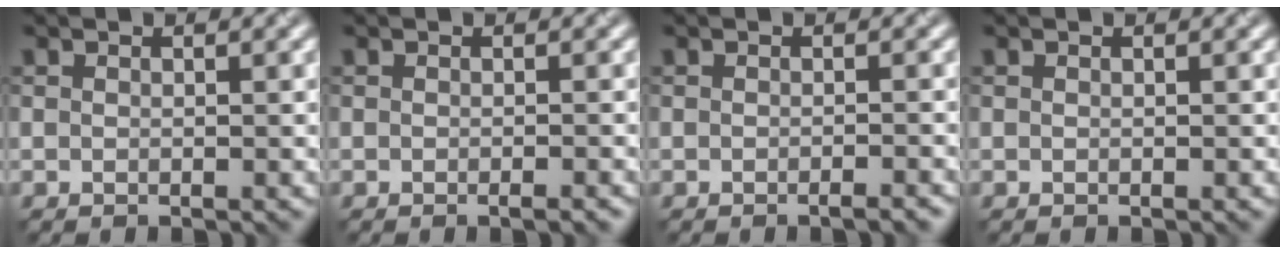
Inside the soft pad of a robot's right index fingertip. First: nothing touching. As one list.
[{"total": 1.0, "force": [-0.5, 0.1, 0.8], "torque": [-0.009, -0.003, -0.009]}, {"total": 1.2, "force": [-0.8, 0.2, 0.9], "torque": [-0.008, -0.001, -0.015]}, {"total": 0.0}]